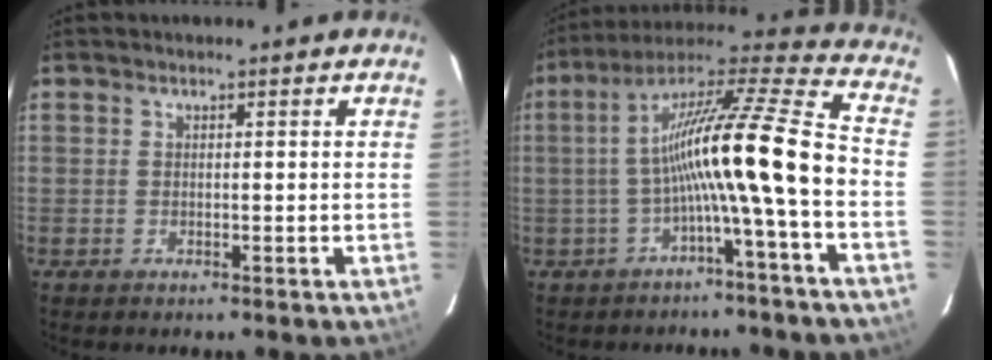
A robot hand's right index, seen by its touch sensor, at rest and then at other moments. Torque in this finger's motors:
{"motor_torque": [0.74, -0.21, 1.05, 0.21]}